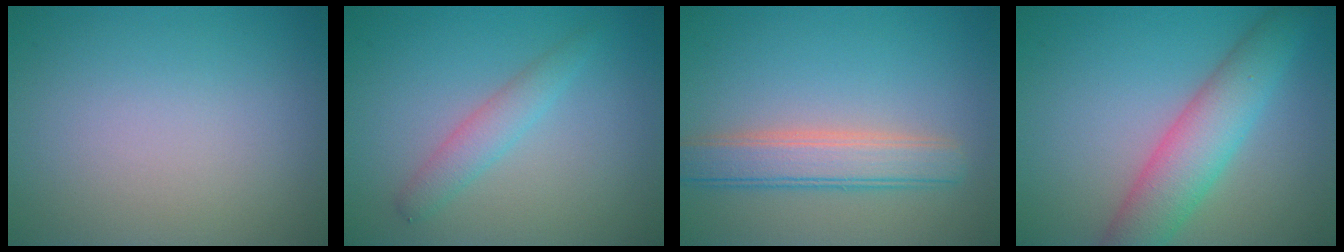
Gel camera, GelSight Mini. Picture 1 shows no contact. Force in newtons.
{"total": 2.3, "press": 2.3, "slide": 0.1}
{"total": 4.2, "press": 4.2, "slide": 0.4}
{"total": 5.9, "press": 5.9, "slide": 0.3}